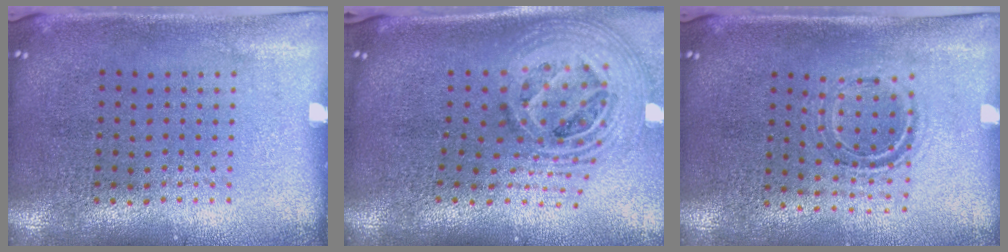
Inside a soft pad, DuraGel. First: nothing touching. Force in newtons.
{"total": 2.8, "press": 1.9, "slide": 2.0}
{"total": 1.0, "press": 0.9, "slide": 0.3}